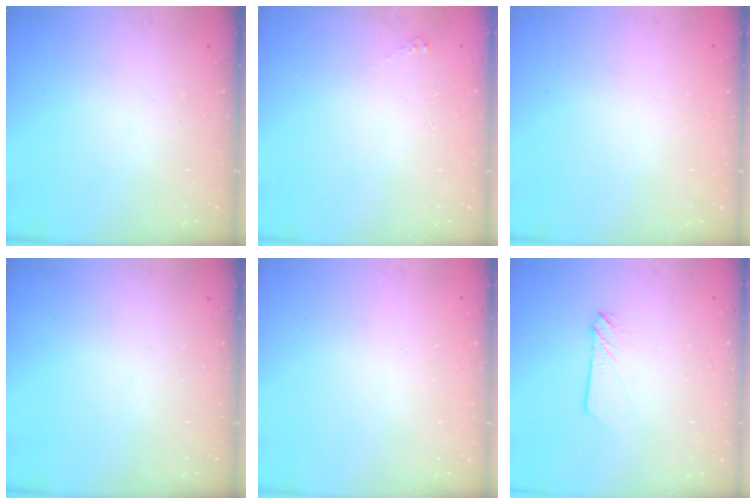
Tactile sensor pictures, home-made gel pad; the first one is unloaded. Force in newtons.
{"total": 3.5, "press": 3.4, "slide": 0.5}
{"total": 0.0}
{"total": 0.0}
{"total": 0.0}
{"total": 2.3, "press": 2.3, "slide": 0.2}